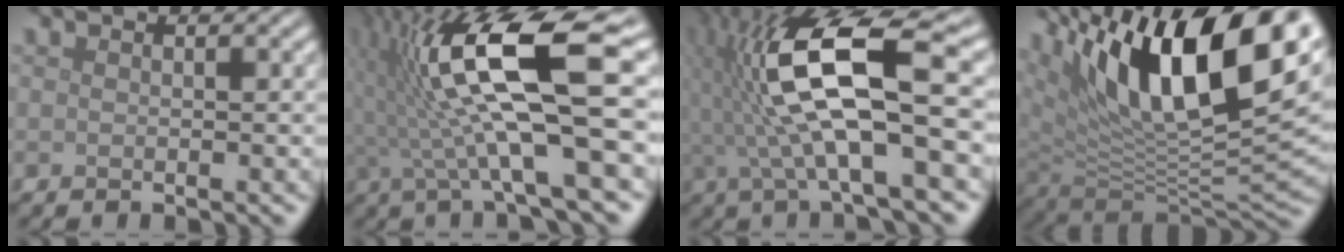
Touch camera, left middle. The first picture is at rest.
{"total": 12.8, "force": [1.3, 3.1, 12.3], "torque": [-0.230, 0.012, 0.025]}
{"total": 12.5, "force": [0.1, 3.7, 12.0], "torque": [-0.236, 0.016, -0.002]}
{"total": 16.9, "force": [8.0, 7.2, 13.0], "torque": [-0.224, 0.014, 0.138]}